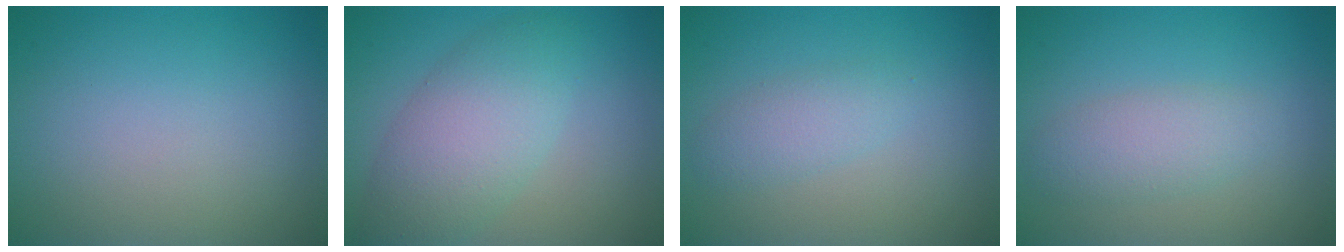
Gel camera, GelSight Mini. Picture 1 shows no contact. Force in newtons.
{"total": 5.6, "press": 5.6, "slide": 0.2}
{"total": 2.0, "press": 2.0, "slide": 0.1}
{"total": 2.6, "press": 2.6, "slide": 0.1}